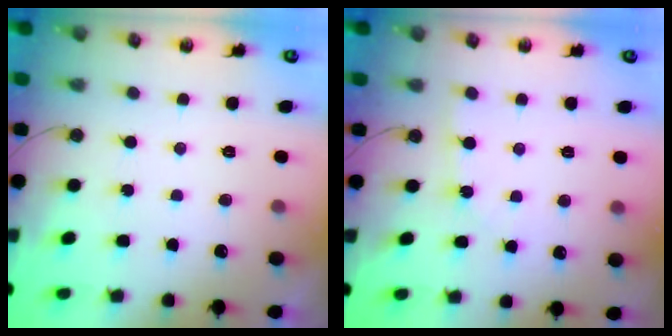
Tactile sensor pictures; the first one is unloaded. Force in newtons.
{"total": 2.2, "press": 2.2, "slide": 0.2}